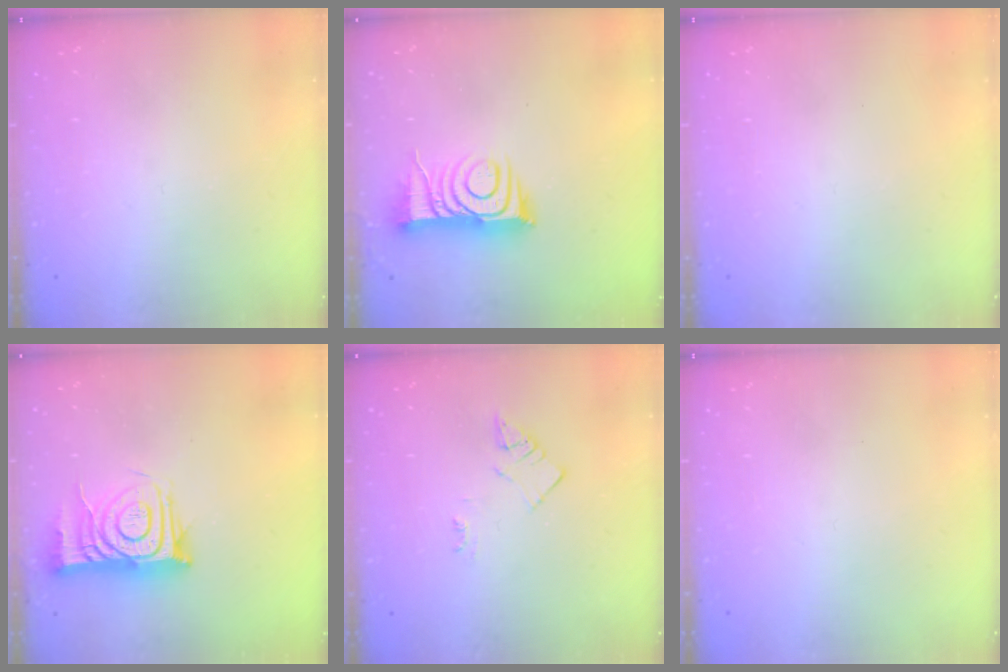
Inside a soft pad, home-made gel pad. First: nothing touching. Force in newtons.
{"total": 11.5, "press": 11.5, "slide": 0.3}
{"total": 1.5, "press": 1.5, "slide": 0.1}
{"total": 14.2, "press": 14.2, "slide": 1.2}
{"total": 3.8, "press": 3.8, "slide": 0.6}
{"total": 1.7, "press": 1.7, "slide": 0.1}